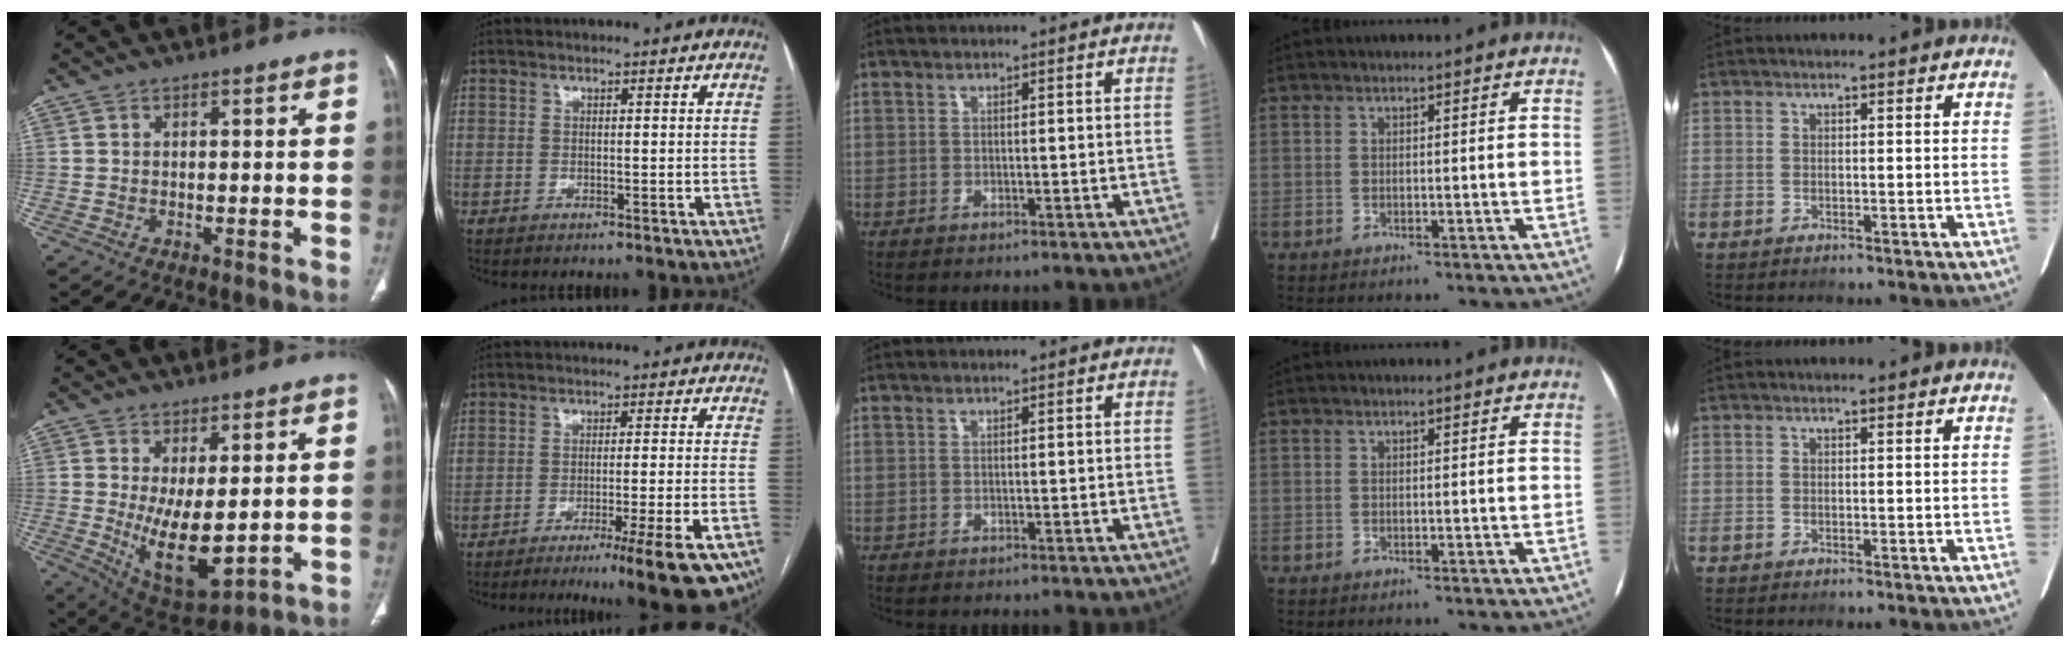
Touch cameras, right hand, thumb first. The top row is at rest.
{"thumb": {"total": 11.6, "force": [-0.3, 5.1, 10.4], "torque": [-0.161, -0.029, 0.018]}, "index": {"total": 13.1, "force": [-8.8, -0.1, 9.7], "torque": [-0.087, -0.013, -0.129]}}